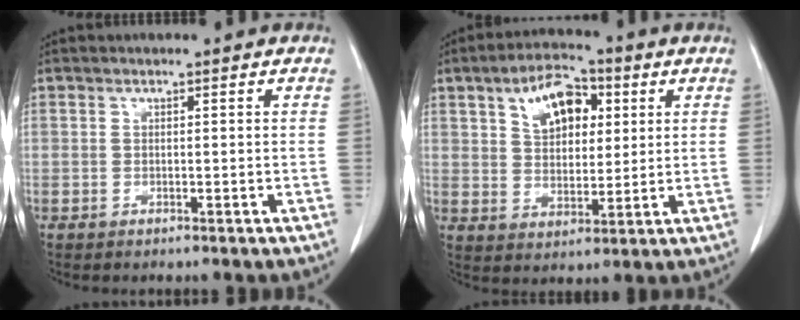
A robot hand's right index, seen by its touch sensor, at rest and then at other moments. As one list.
[{"total": 9.5, "force": [3.9, 5.3, 6.9], "torque": [-0.118, 0.020, 0.067]}]